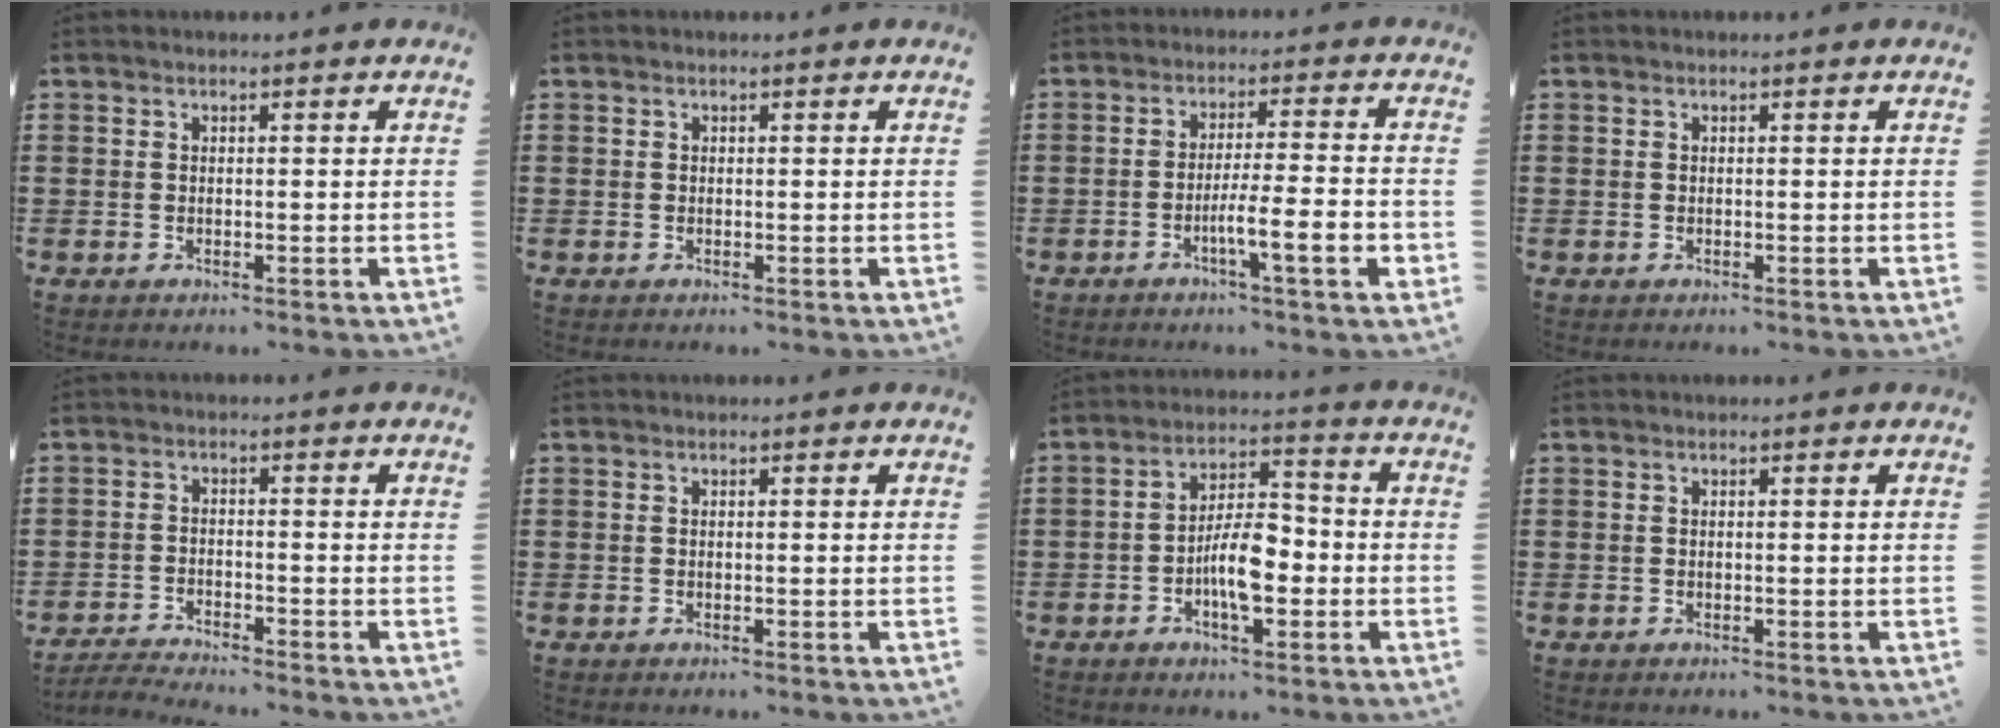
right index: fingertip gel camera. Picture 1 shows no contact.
{"total": 0.0}
{"total": 8.3, "force": [-2.9, 0.7, 7.7], "torque": [-0.140, -0.011, -0.053]}
{"total": 0.0}
{"total": 2.9, "force": [-2.9, -0.1, 0.2], "torque": [-0.014, -0.003, -0.062]}
{"total": 0.0}
{"total": 8.1, "force": [-2.4, 3.3, 7.0], "torque": [-0.131, 0.003, -0.049]}
{"total": 0.0}